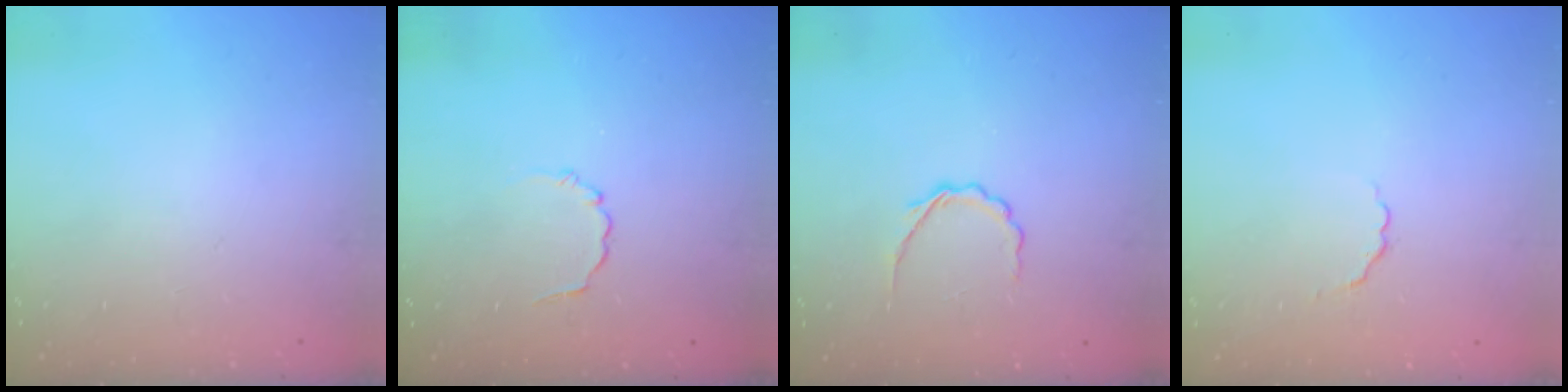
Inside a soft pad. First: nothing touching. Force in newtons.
{"total": 2.1, "press": 1.9, "slide": 0.9}
{"total": 3.6, "press": 3.4, "slide": 1.2}
{"total": 1.8, "press": 1.5, "slide": 1.0}